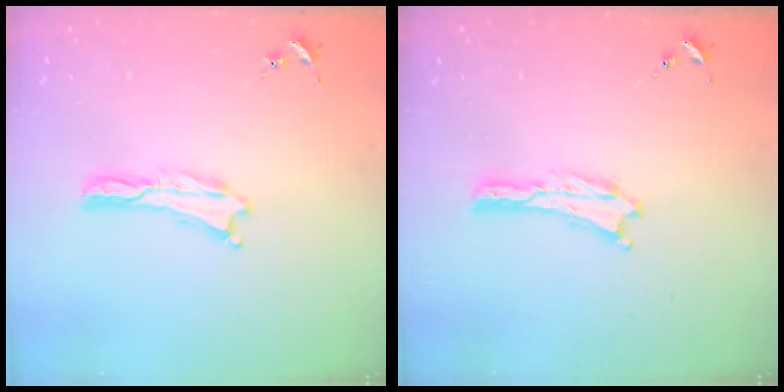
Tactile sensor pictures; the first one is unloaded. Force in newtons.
{"total": 0.0}